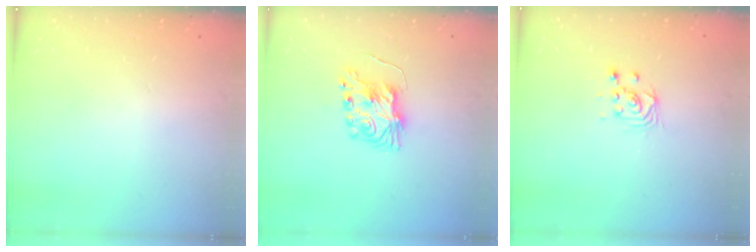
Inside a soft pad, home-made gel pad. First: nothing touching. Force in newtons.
{"total": 8.0, "press": 8.0, "slide": 0.2}
{"total": 3.4, "press": 3.4, "slide": 0.2}